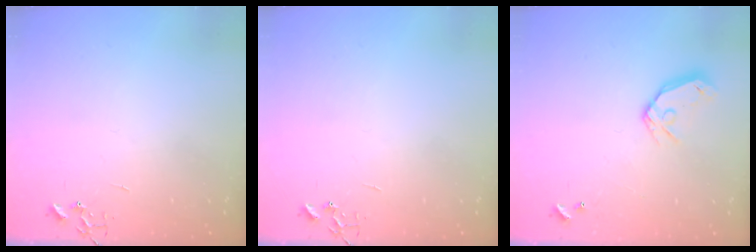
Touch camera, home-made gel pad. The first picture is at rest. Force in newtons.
{"total": 0.0}
{"total": 10.4, "press": 10.2, "slide": 1.6}